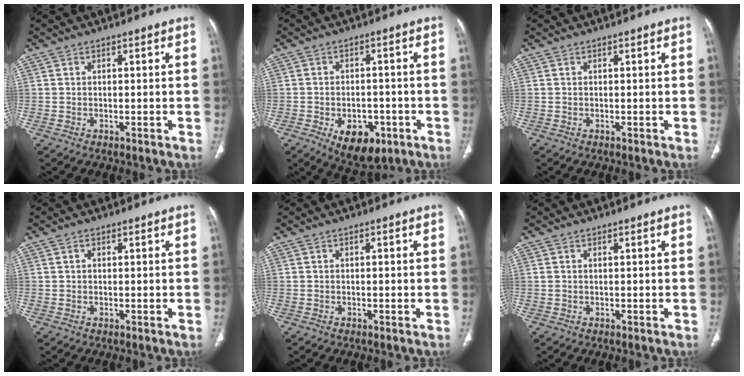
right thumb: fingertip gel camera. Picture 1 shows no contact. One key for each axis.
{"total": 9.6, "fx": -4.1, "fy": 5.9, "fz": 6.3, "tx": -0.070, "ty": 0.013, "tz": -0.049}
{"total": 0.0}
{"total": 0.7, "fx": 0.2, "fy": 0.5, "fz": 0.4, "tx": -0.004, "ty": 0.001, "tz": 0.004}
{"total": 0.8, "fx": 0.0, "fy": 0.3, "fz": 0.7, "tx": -0.015, "ty": 0.002, "tz": 0.002}
{"total": 0.7, "fx": 0.2, "fy": 0.3, "fz": 0.5, "tx": -0.018, "ty": 0.011, "tz": 0.009}